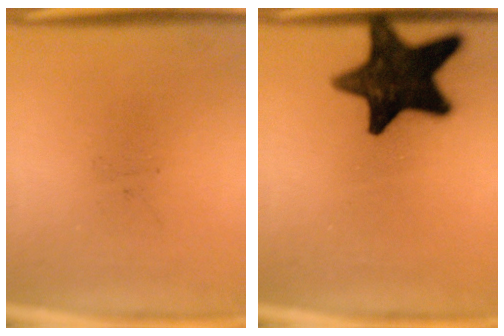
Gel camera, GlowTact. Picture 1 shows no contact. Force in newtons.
{"total": 16.9}